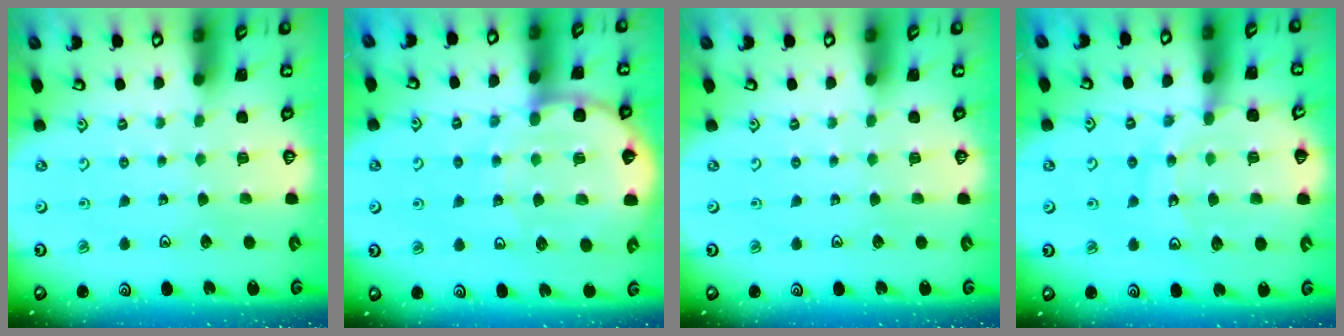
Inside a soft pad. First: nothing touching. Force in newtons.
{"total": 9.6, "press": 9.5, "slide": 1.2}
{"total": 0.0}
{"total": 12.8, "press": 12.5, "slide": 2.9}